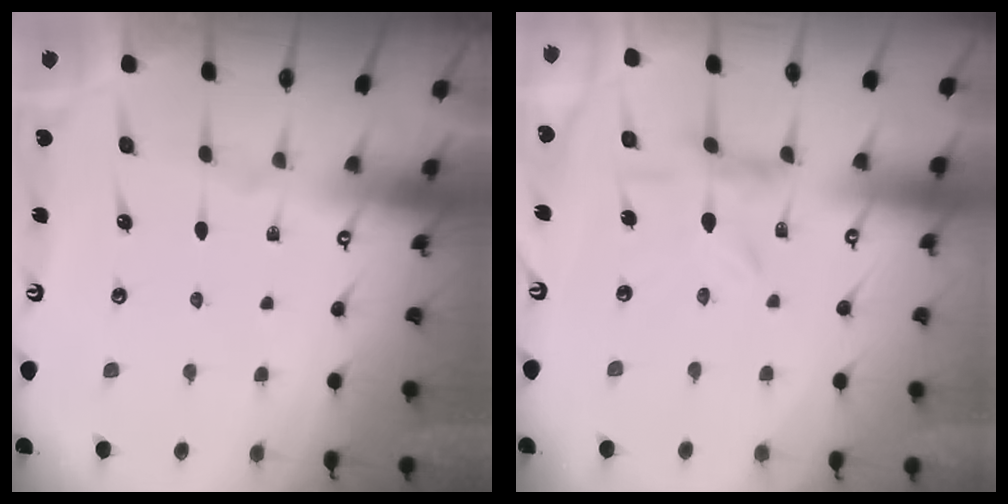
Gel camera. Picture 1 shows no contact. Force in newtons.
{"total": 2.8, "press": 2.8, "slide": 0.3}